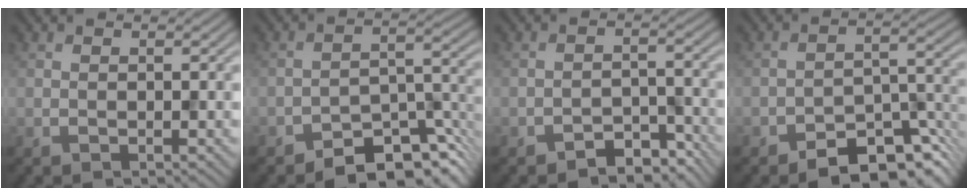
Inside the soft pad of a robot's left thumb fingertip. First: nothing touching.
{"total": 7.8, "force": [-6.3, 2.8, 3.7], "torque": [-0.039, 0.006, -0.115]}
{"total": 4.1, "force": [-3.4, 1.7, 1.6], "torque": [-0.020, 0.001, -0.056]}
{"total": 7.5, "force": [-5.6, 3.0, 4.0], "torque": [-0.047, 0.003, -0.099]}